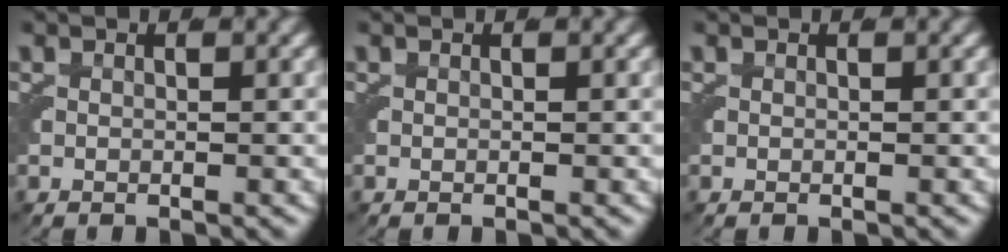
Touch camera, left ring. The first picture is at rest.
{"total": 0.0}
{"total": 0.0}